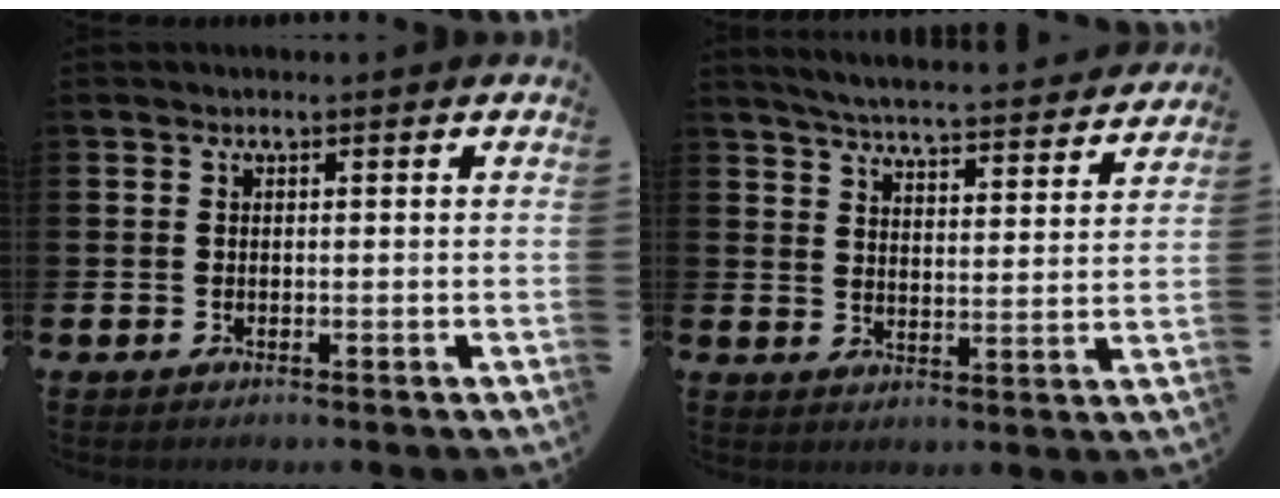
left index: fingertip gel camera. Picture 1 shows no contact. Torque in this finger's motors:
{"motor_torque": [0.73, -1.40, 0.31, 0.05]}